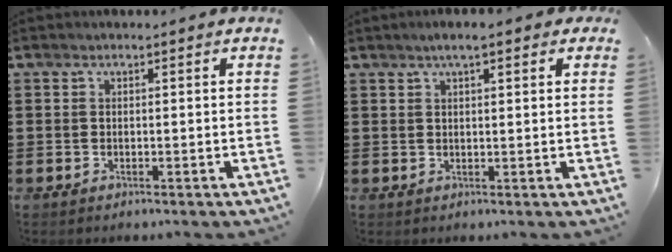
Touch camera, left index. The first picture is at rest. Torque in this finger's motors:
{"motor_torque": [1.54, -0.60, 0.48, 0.09]}